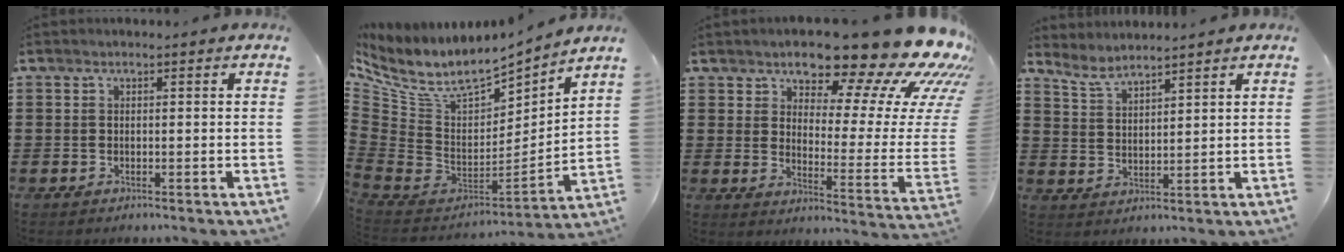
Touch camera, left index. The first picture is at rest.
{"total": 8.7, "force": [5.9, 3.8, 5.1], "torque": [-0.133, -0.048, 0.104]}
{"total": 16.1, "force": [13.0, 4.1, 8.4], "torque": [-0.141, -0.102, 0.214]}
{"total": 3.9, "force": [3.8, 0.4, 1.0], "torque": [-0.032, -0.013, 0.069]}